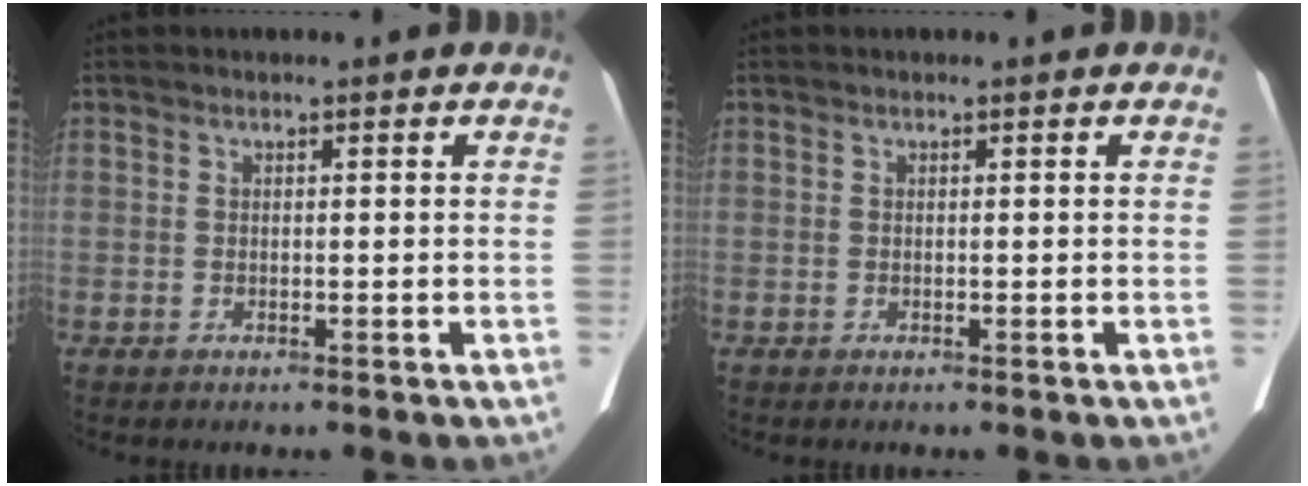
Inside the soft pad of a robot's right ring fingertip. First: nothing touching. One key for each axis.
{"total": 0.0}